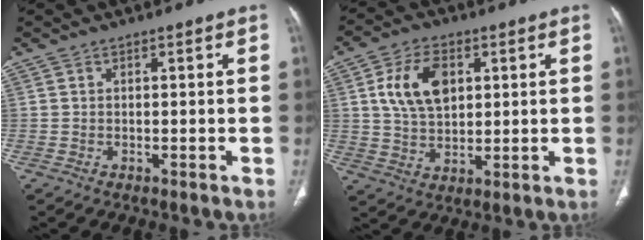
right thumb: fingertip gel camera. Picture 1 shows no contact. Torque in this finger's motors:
{"motor_torque": [0.67, 2.36, 0.79, -0.22, 0.09]}